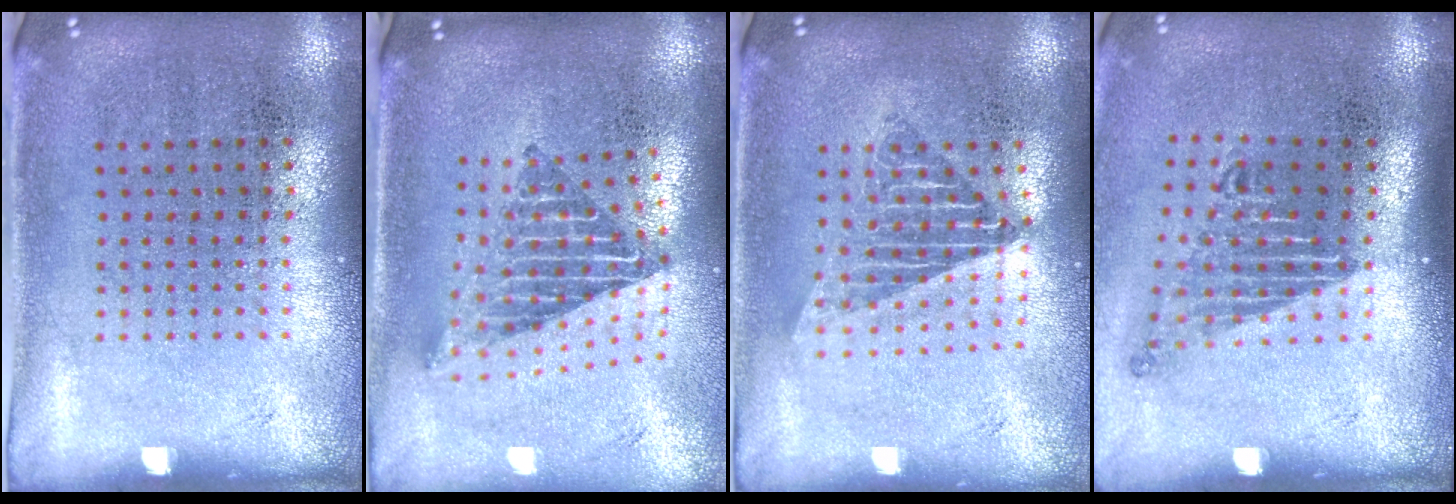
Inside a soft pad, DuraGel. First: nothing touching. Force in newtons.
{"total": 2.3, "press": 1.6, "slide": 1.6}
{"total": 1.5, "press": 1.3, "slide": 0.8}
{"total": 1.6, "press": 1.1, "slide": 1.2}